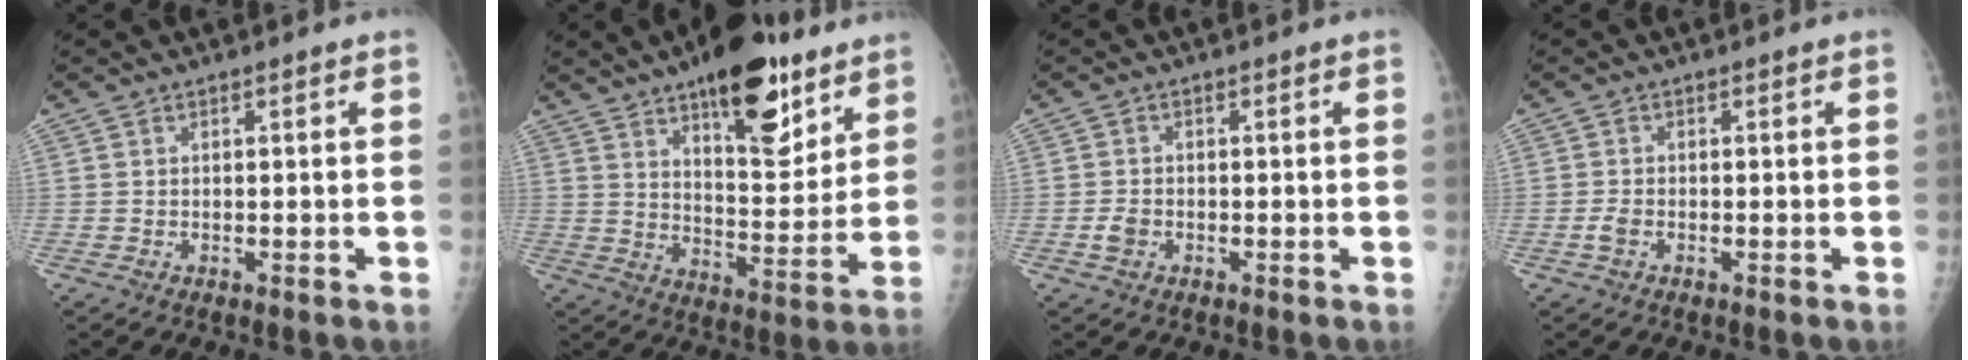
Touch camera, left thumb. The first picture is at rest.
{"total": 18.2, "force": [11.2, 7.4, 12.3], "torque": [-0.131, -0.069, 0.171]}
{"total": 2.2, "force": [-0.8, 1.6, 1.2], "torque": [-0.020, 0.004, -0.016]}
{"total": 1.7, "force": [-0.8, 1.0, 1.2], "torque": [-0.026, 0.000, -0.017]}